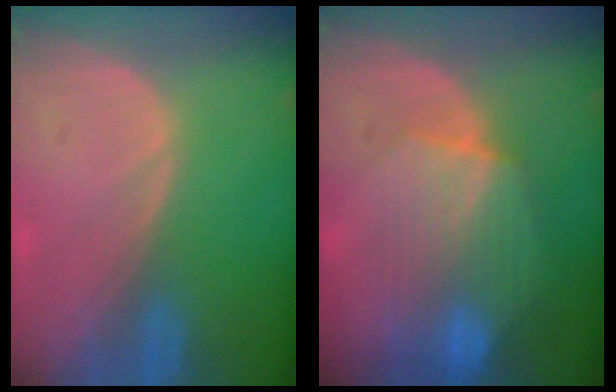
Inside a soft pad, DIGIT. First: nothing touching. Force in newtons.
{"total": 8.4, "press": 8.0, "slide": 2.3}